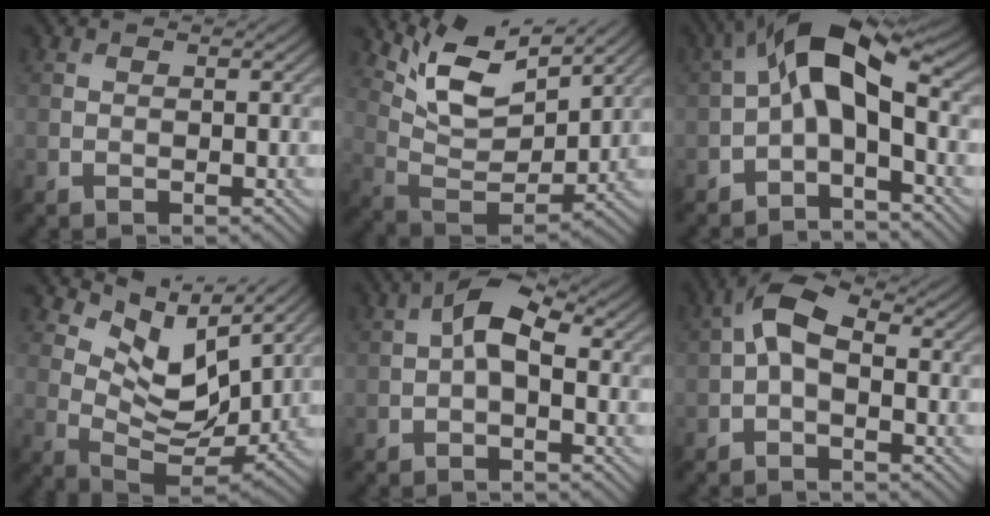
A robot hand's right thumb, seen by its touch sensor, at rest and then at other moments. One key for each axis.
{"total": 10.6, "fx": 7.3, "fy": 3.9, "fz": 6.6, "tx": -0.157, "ty": -0.004, "tz": 0.135}
{"total": 9.6, "fx": -0.4, "fy": 4.4, "fz": 8.5, "tx": -0.160, "ty": 0.027, "tz": -0.023}
{"total": 9.2, "fx": 5.8, "fy": 4.4, "fz": 5.5, "tx": -0.115, "ty": -0.005, "tz": 0.111}
{"total": 4.0, "fx": 0.1, "fy": 2.0, "fz": 3.5, "tx": -0.068, "ty": 0.013, "tz": -0.007}
{"total": 5.4, "fx": 0.0, "fy": 2.9, "fz": 4.5, "tx": -0.096, "ty": 0.017, "tz": -0.011}